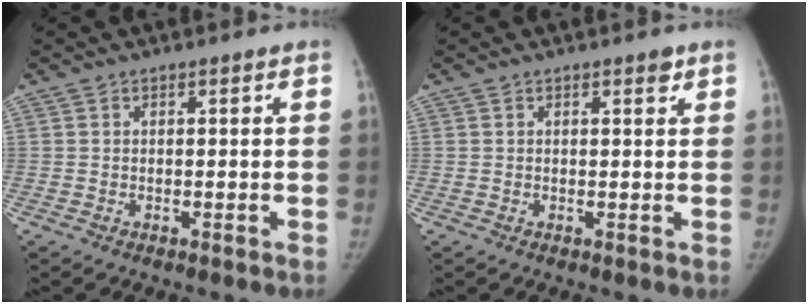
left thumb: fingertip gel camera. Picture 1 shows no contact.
{"total": 1.2, "force": [0.8, 0.5, 0.7], "torque": [-0.004, -0.003, 0.010]}